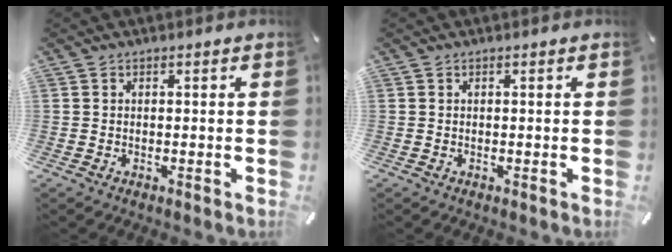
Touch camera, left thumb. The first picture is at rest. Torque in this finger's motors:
{"motor_torque": [-0.19, -0.23, -0.13, 0.02, 0.01]}